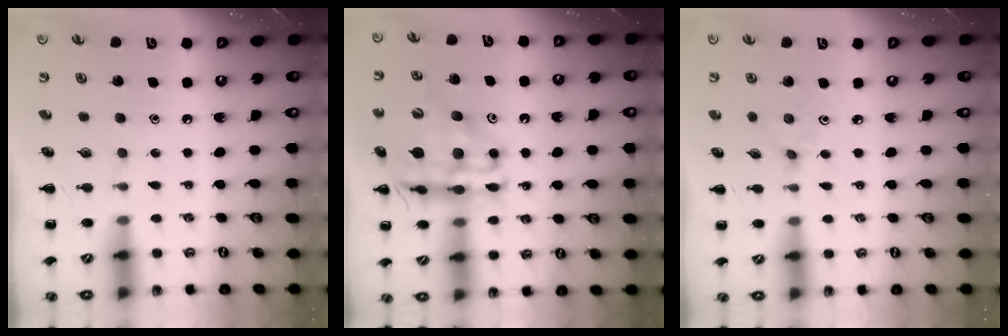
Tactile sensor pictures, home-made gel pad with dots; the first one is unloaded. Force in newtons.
{"total": 21.2, "press": 20.7, "slide": 4.6}
{"total": 1.9, "press": 1.8, "slide": 0.7}